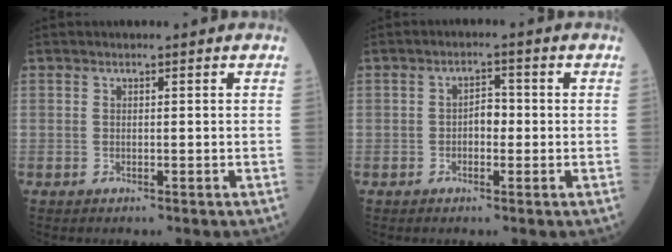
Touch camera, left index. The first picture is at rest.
{"total": 2.6, "force": [-0.4, 1.4, 2.2], "torque": [-0.029, 0.010, -0.010]}